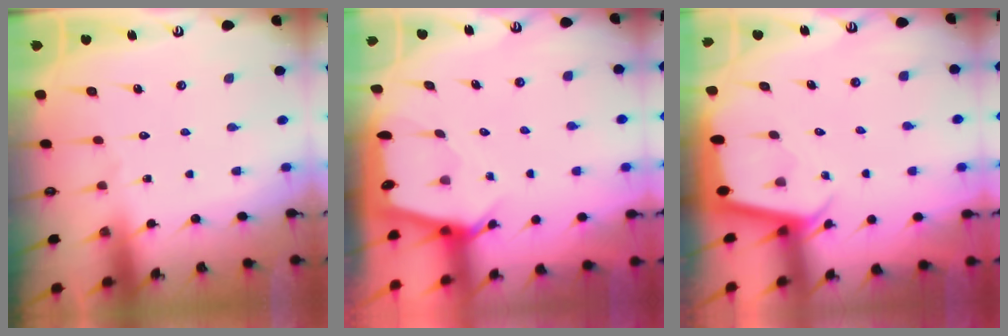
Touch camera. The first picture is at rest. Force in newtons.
{"total": 2.4, "press": 2.4, "slide": 0.2}
{"total": 2.3, "press": 2.3, "slide": 0.4}